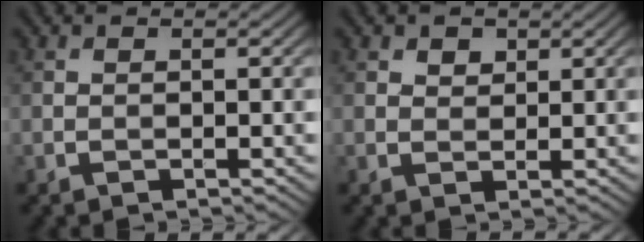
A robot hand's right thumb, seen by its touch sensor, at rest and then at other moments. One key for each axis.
{"total": 1.6, "fx": 1.1, "fy": 1.1, "fz": 0.6, "tx": -0.012, "ty": -0.002, "tz": 0.019}